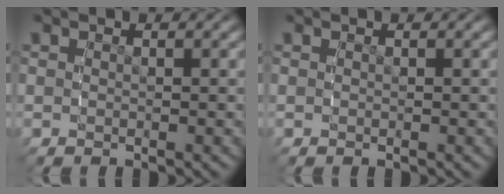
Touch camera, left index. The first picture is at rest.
{"total": 0.0}